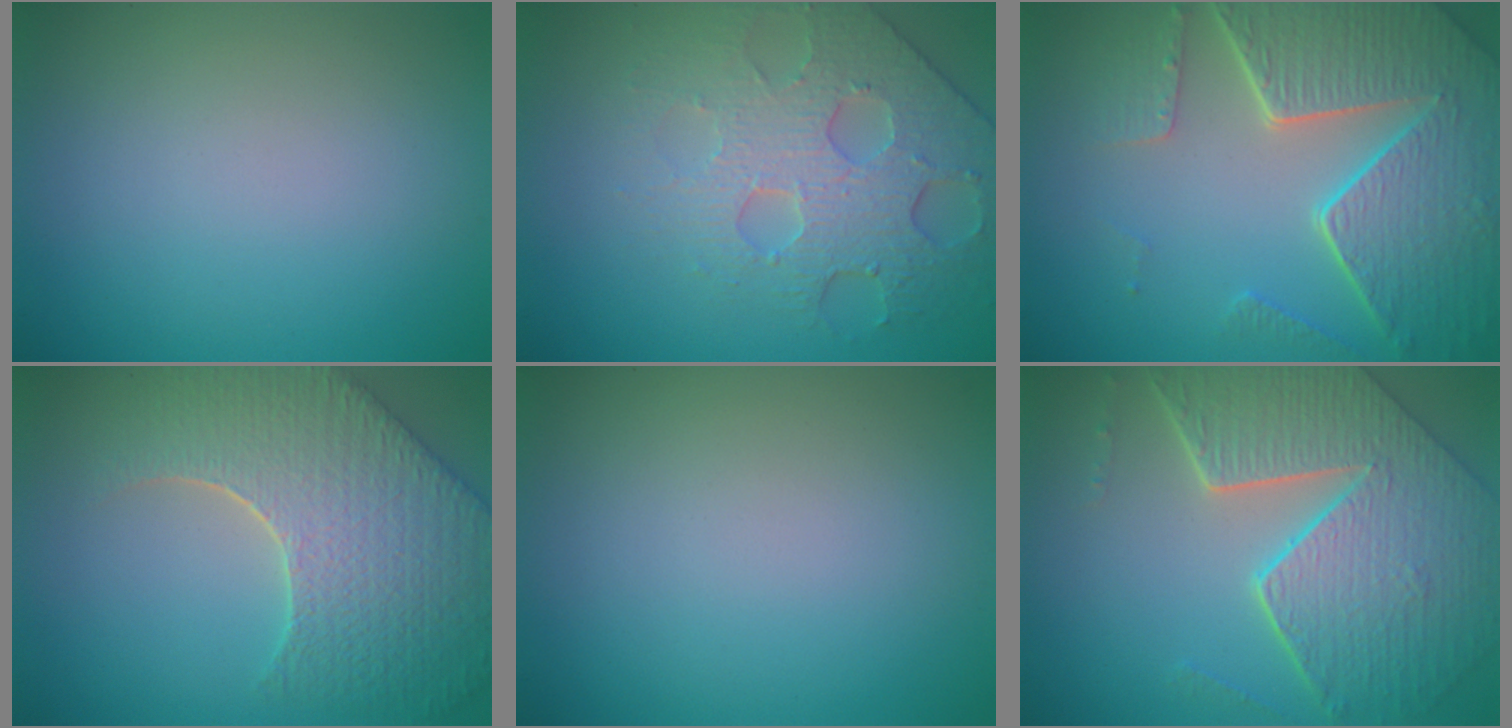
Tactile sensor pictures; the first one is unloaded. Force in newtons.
{"total": 5.2, "press": 4.6, "slide": 2.3}
{"total": 8.4, "press": 6.0, "slide": 5.8}
{"total": 8.7, "press": 6.3, "slide": 6.0}
{"total": 0.0}
{"total": 8.7, "press": 6.3, "slide": 6.1}